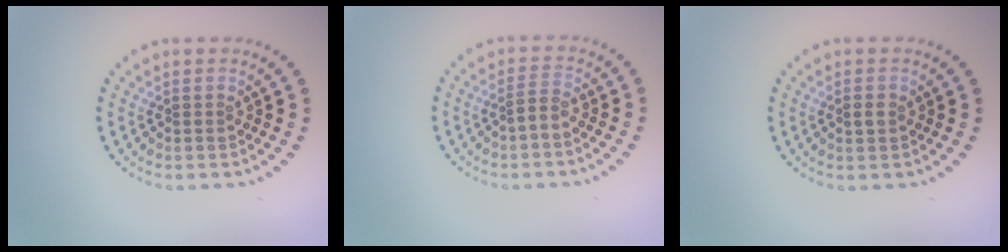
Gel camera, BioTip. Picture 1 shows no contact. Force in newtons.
{"total": 1.4, "press": 1.1, "slide": 1.0}
{"total": 1.0, "press": 1.0, "slide": 0.1}